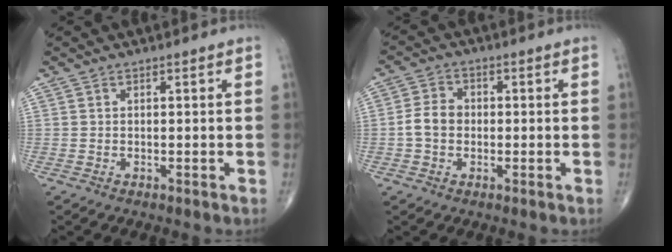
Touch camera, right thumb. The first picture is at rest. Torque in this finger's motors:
{"motor_torque": [1.06, 0.93, 0.53, -0.24, 0.02]}